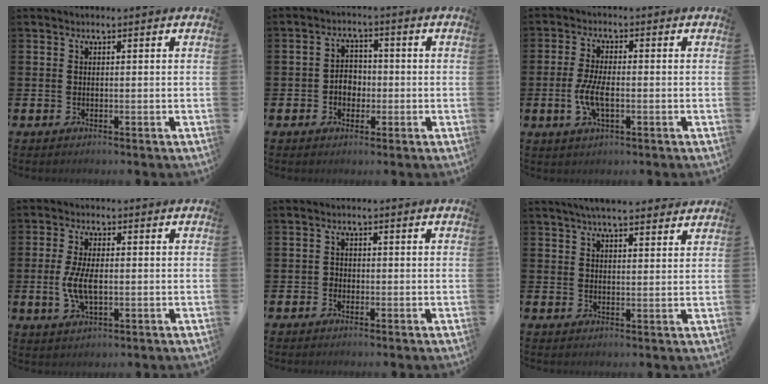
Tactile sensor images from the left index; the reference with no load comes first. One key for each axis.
{"total": 3.3, "fx": -0.8, "fy": 2.6, "fz": 1.9, "tx": -0.026, "ty": 0.002, "tz": -0.022}
{"total": 4.8, "fx": -1.0, "fy": 1.9, "fz": 4.3, "tx": -0.081, "ty": -0.002, "tz": -0.022}
{"total": 5.3, "fx": -0.4, "fy": 2.5, "fz": 4.7, "tx": -0.093, "ty": -0.001, "tz": -0.011}
{"total": 1.4, "fx": -0.7, "fy": 1.1, "fz": 0.2, "tx": 0.000, "ty": 0.002, "tz": -0.019}
{"total": 4.9, "fx": 4.5, "fy": 0.7, "fz": 1.8, "tx": -0.046, "ty": -0.012, "tz": 0.083}